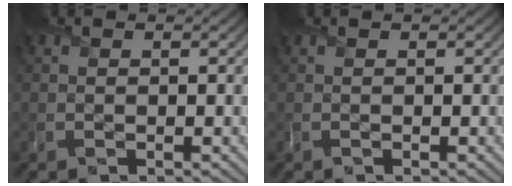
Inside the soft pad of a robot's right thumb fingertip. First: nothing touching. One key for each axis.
{"total": 0.0}